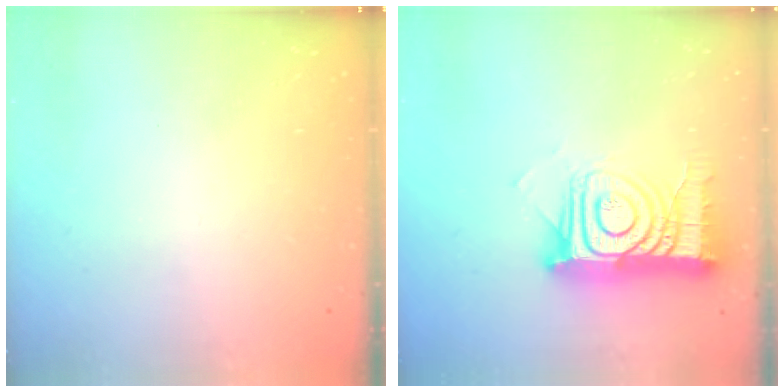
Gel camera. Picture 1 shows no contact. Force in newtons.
{"total": 17.6, "press": 17.5, "slide": 1.5}